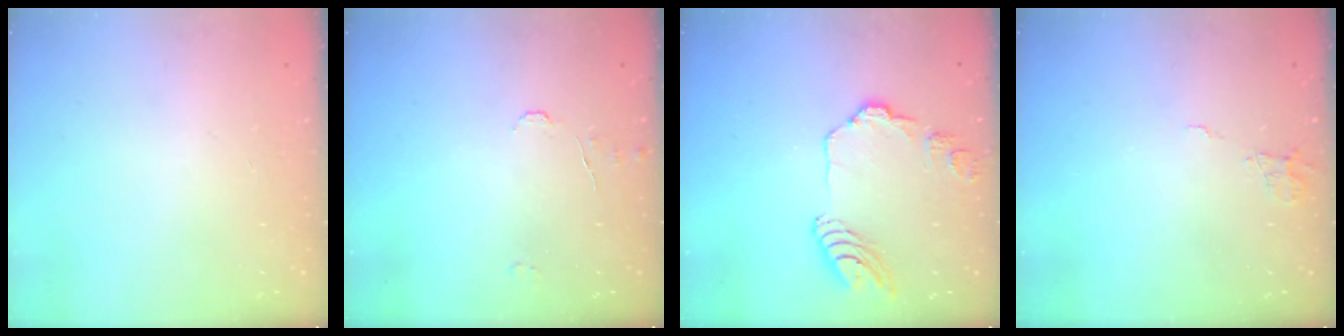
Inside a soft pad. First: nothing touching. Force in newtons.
{"total": 5.4, "press": 5.4, "slide": 0.5}
{"total": 13.1, "press": 13.0, "slide": 1.2}
{"total": 6.2, "press": 6.2, "slide": 0.5}